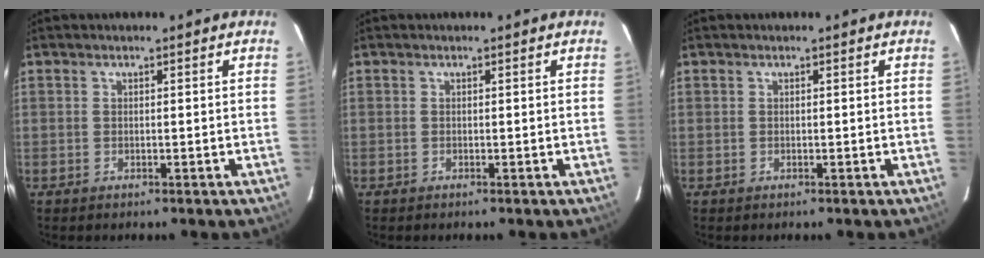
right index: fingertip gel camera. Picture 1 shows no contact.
{"total": 0.0}
{"total": 0.0}